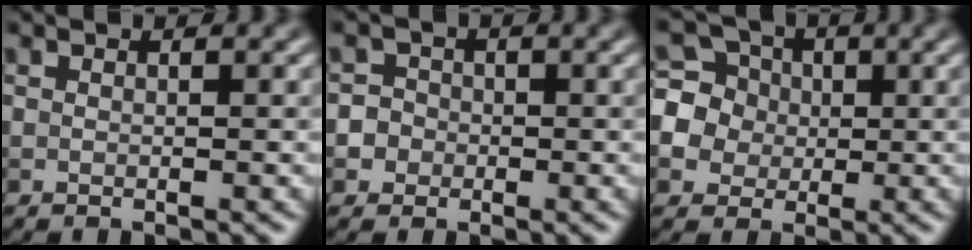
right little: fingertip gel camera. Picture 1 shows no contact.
{"total": 3.4, "force": [-0.6, 3.2, 0.9], "torque": [0.017, 0.017, -0.032]}
{"total": 7.5, "force": [0.6, 7.1, 2.3], "torque": [-0.060, 0.040, 0.002]}